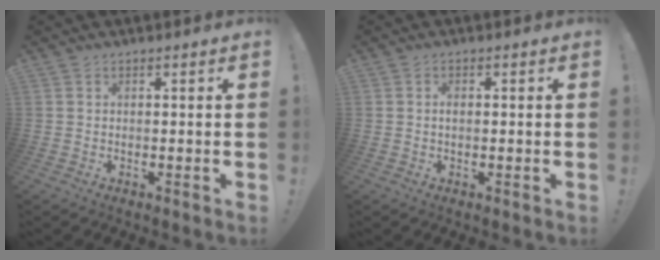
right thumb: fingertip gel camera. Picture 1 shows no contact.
{"total": 1.2, "force": [0.0, 0.6, 1.1], "torque": [-0.022, 0.004, 0.001]}